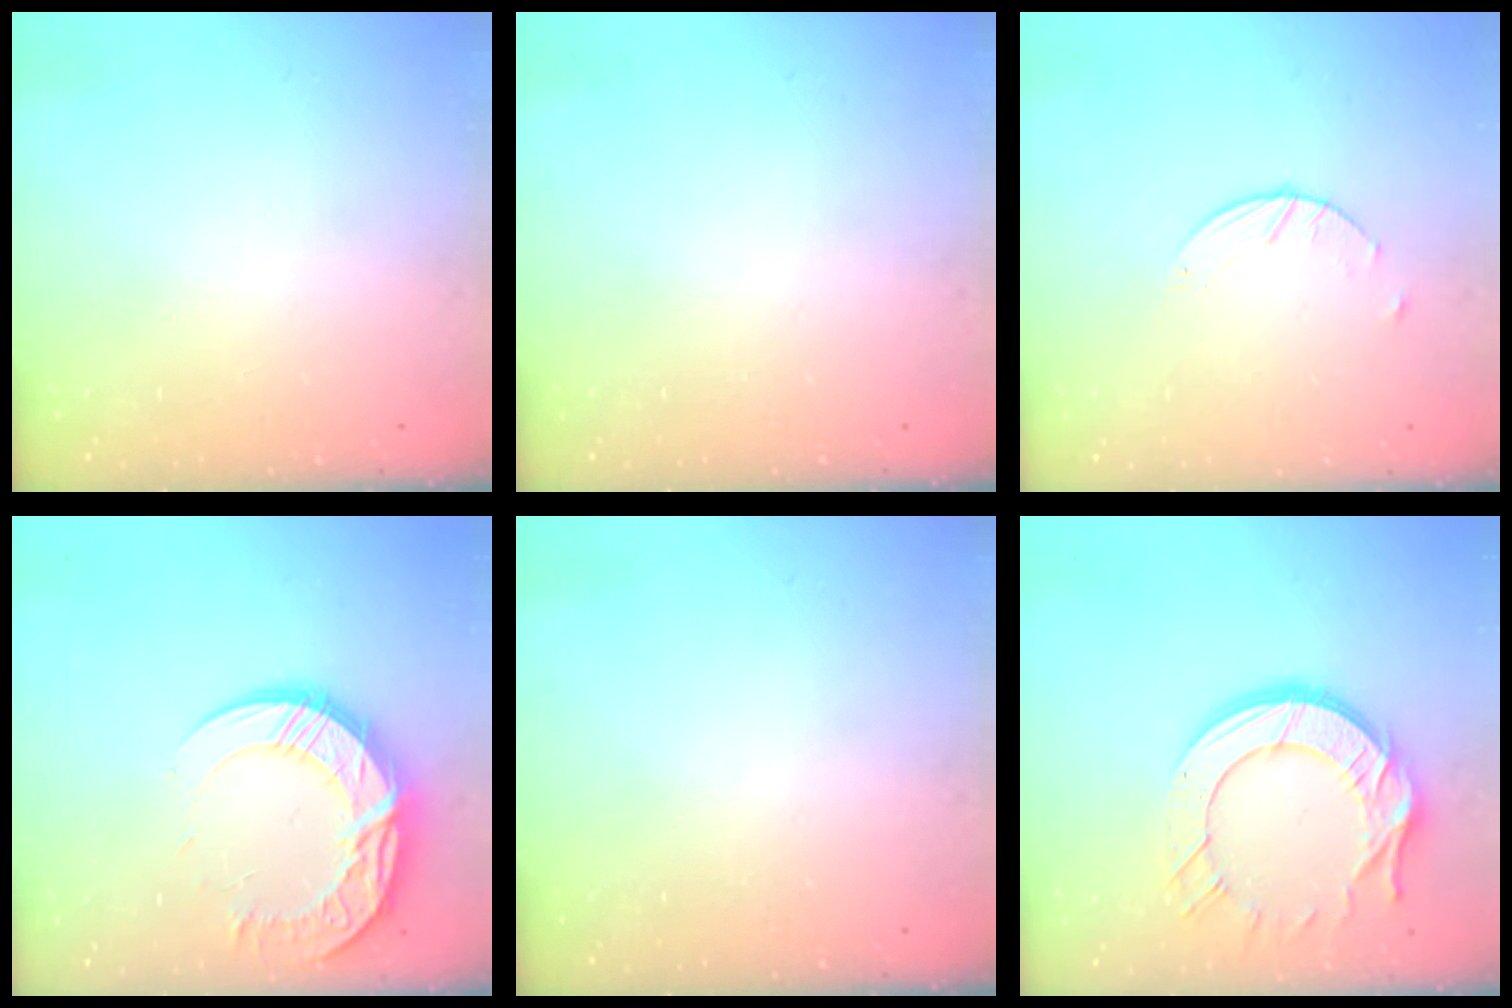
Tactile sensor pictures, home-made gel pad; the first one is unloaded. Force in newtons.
{"total": 0.0}
{"total": 2.0, "press": 2.0, "slide": 0.3}
{"total": 17.2, "press": 17.2, "slide": 0.7}
{"total": 0.0}
{"total": 14.7, "press": 14.6, "slide": 1.2}